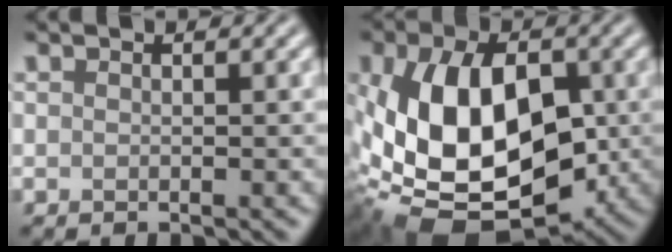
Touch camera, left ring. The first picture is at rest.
{"total": 14.3, "force": [-1.6, 9.1, 10.9], "torque": [-0.198, -0.017, -0.026]}